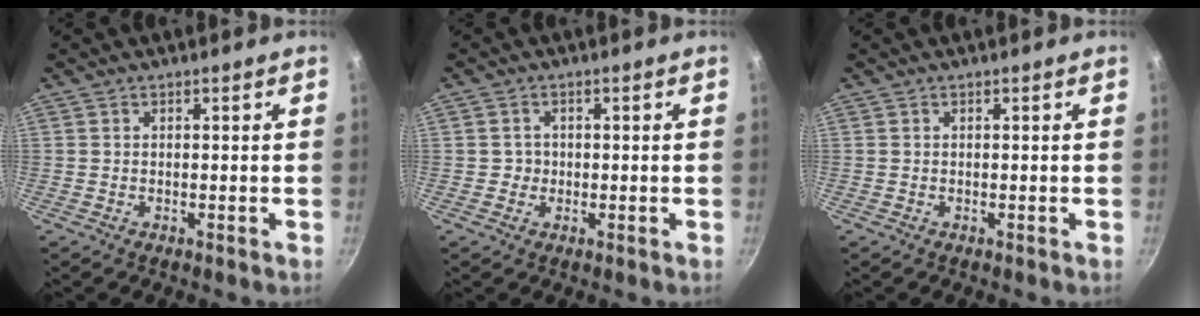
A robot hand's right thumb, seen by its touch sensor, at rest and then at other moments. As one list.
[{"total": 2.0, "force": [-0.2, 1.9, 0.4], "torque": [0.008, 0.003, -0.005]}, {"total": 0.0}]